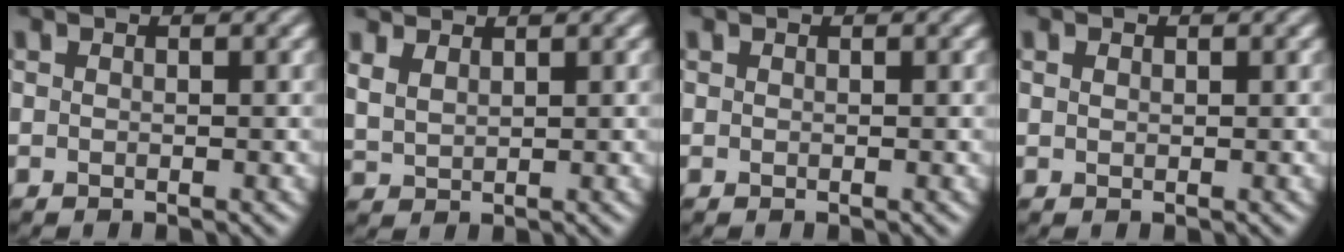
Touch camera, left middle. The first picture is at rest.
{"total": 2.7, "force": [2.2, 1.1, 1.2], "torque": [-0.027, 0.007, 0.044]}
{"total": 0.0}
{"total": 0.5, "force": [0.3, 0.3, 0.2], "torque": [-0.006, 0.000, 0.007]}